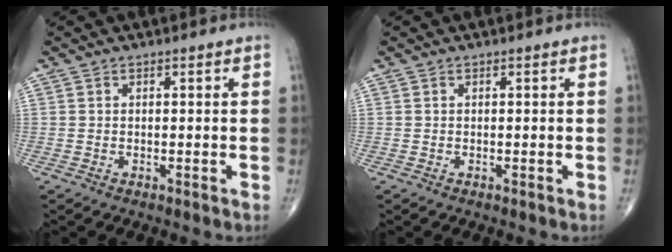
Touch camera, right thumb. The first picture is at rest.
{"total": 0.0}